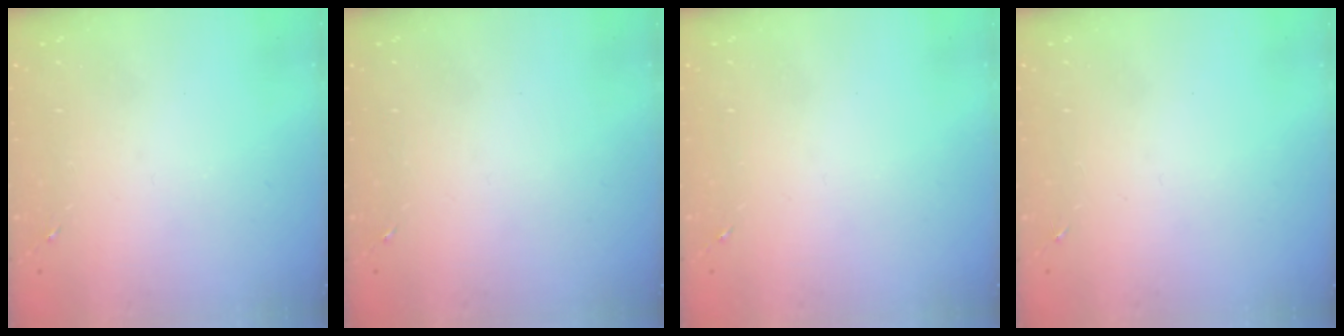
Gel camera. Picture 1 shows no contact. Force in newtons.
{"total": 0.0}
{"total": 0.0}
{"total": 0.0}